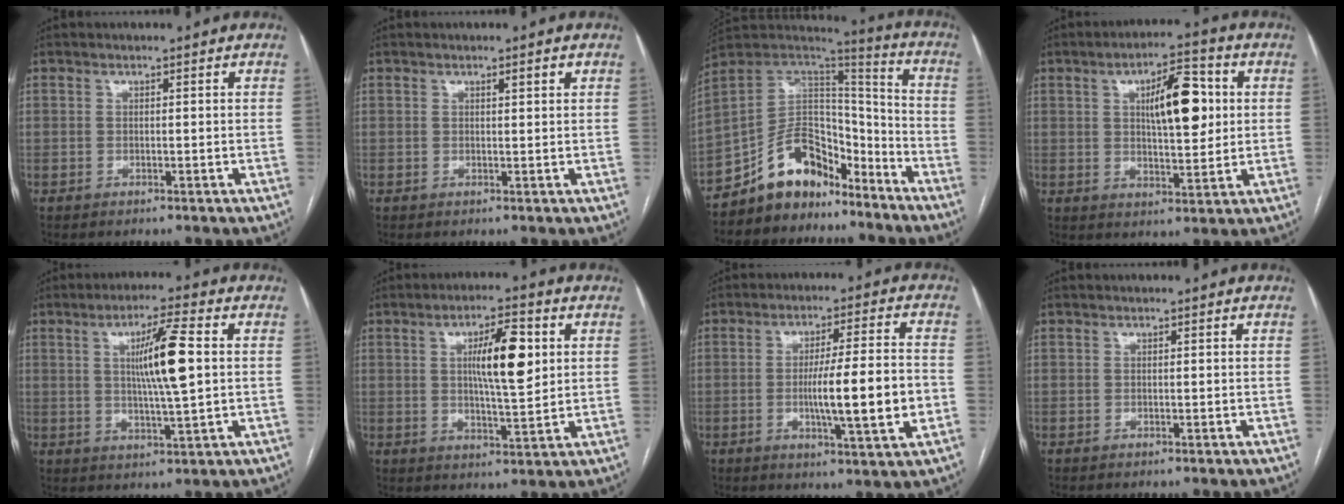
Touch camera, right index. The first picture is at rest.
{"total": 1.1, "force": [0.7, 0.1, 0.9], "torque": [-0.014, 0.000, 0.009]}
{"total": 13.8, "force": [-10.5, 7.2, 5.3], "torque": [-0.088, 0.060, -0.184]}
{"total": 10.4, "force": [2.4, 3.2, 9.6], "torque": [-0.153, 0.015, 0.040]}
{"total": 9.4, "force": [1.5, 0.2, 9.3], "torque": [-0.162, -0.001, 0.027]}
{"total": 9.4, "force": [2.3, 1.8, 9.0], "torque": [-0.150, 0.005, 0.039]}
{"total": 12.1, "force": [-2.1, 0.5, 11.9], "torque": [-0.191, -0.004, -0.035]}
{"total": 0.0}